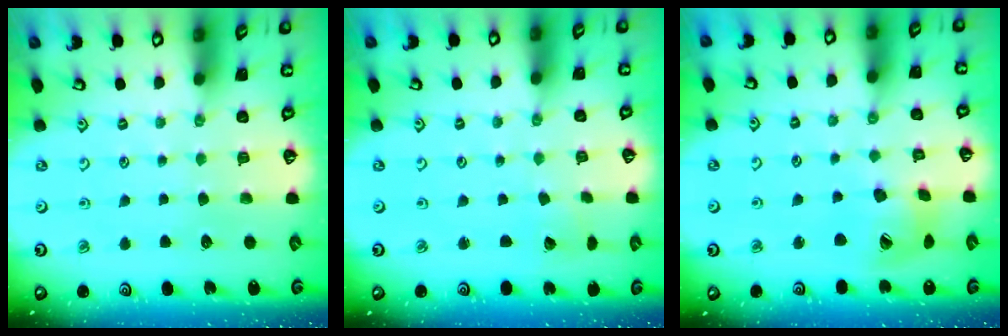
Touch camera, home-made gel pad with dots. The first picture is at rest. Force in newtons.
{"total": 2.5, "press": 2.5, "slide": 0.2}
{"total": 15.2, "press": 15.1, "slide": 2.0}